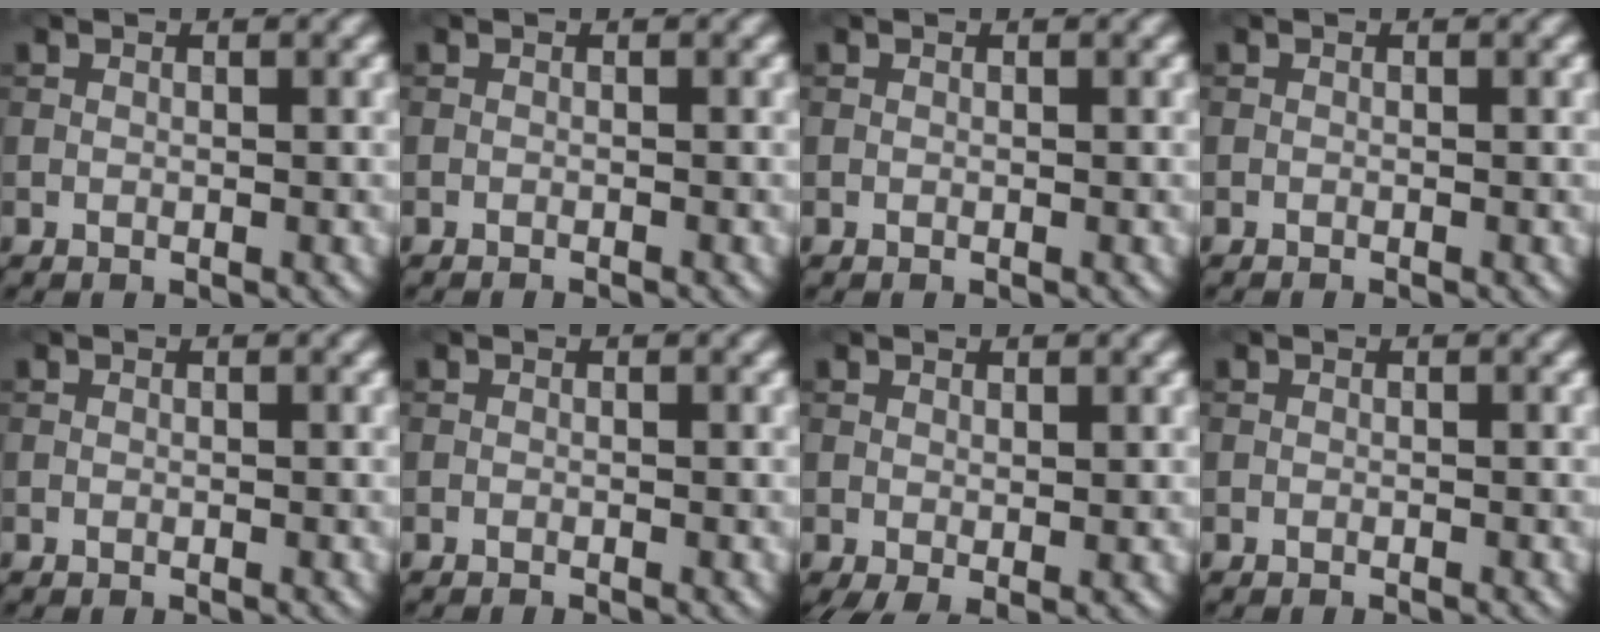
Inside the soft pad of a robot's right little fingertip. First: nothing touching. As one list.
[{"total": 1.0, "force": [-1.0, -0.1, 0.3], "torque": [-0.006, -0.009, -0.018]}, {"total": 0.0}, {"total": 0.7, "force": [-0.7, -0.1, 0.3], "torque": [-0.005, -0.006, -0.014]}, {"total": 0.0}, {"total": 1.0, "force": [-0.9, 0.0, 0.5], "torque": [-0.008, -0.009, -0.017]}, {"total": 1.4, "force": [0.1, 0.5, 1.3], "torque": [-0.030, -0.003, 0.005]}, {"total": 0.6, "force": [-0.6, -0.1, 0.1], "torque": [-0.004, -0.006, -0.013]}]